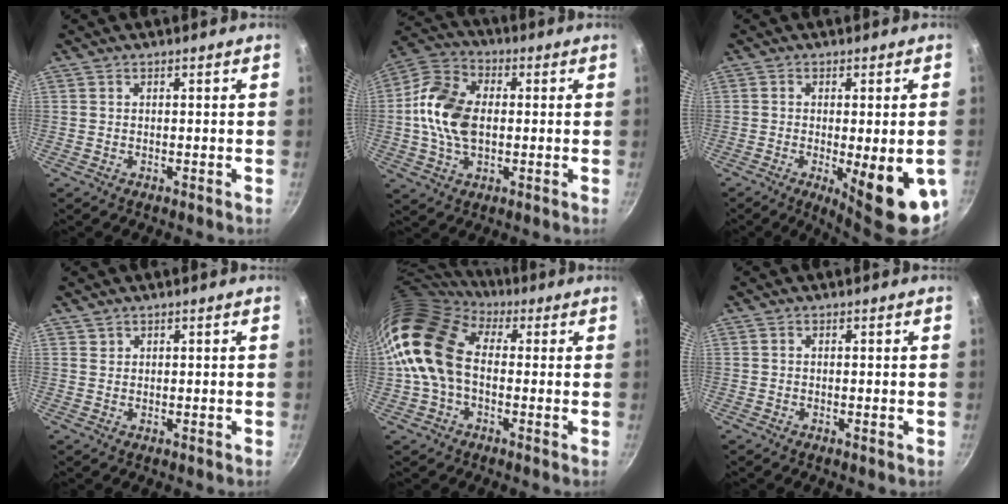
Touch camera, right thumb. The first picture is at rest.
{"total": 13.7, "force": [0.0, 9.1, 10.3], "torque": [-0.178, 0.020, -0.017]}
{"total": 14.1, "force": [-4.2, 3.8, 12.9], "torque": [-0.154, -0.011, -0.047]}
{"total": 0.8, "force": [0.6, 0.5, 0.0], "torque": [0.007, 0.002, 0.012]}
{"total": 14.8, "force": [0.8, 10.4, 10.5], "torque": [-0.178, 0.028, -0.004]}
{"total": 0.5, "force": [-0.1, 0.1, 0.5], "torque": [-0.008, 0.000, -0.004]}